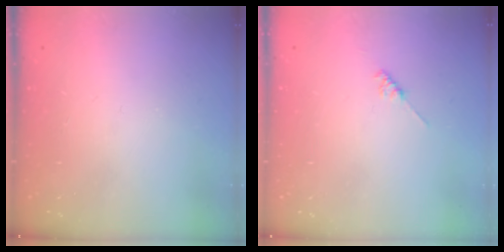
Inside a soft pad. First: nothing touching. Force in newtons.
{"total": 1.8, "press": 1.7, "slide": 0.3}